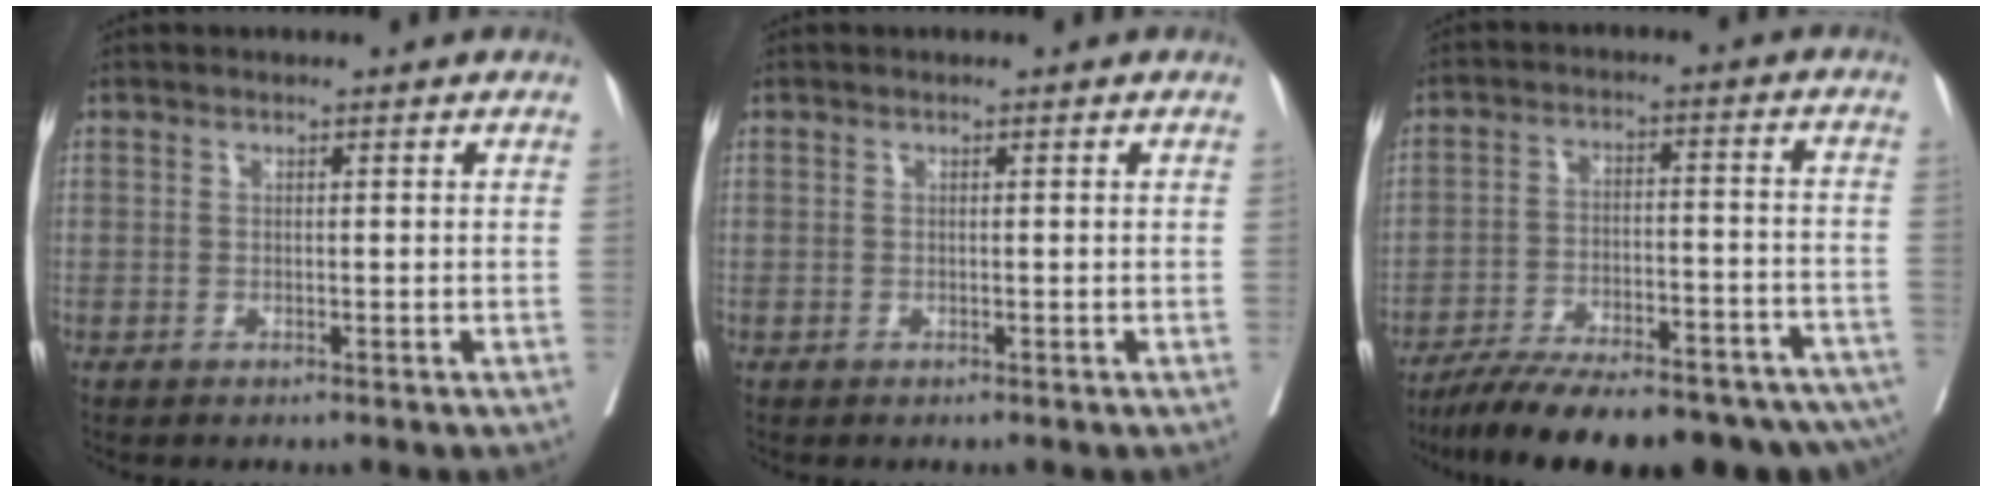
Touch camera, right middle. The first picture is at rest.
{"total": 0.0}
{"total": 24.6, "force": [-19.6, 5.3, 13.9], "torque": [-0.168, -0.004, -0.273]}